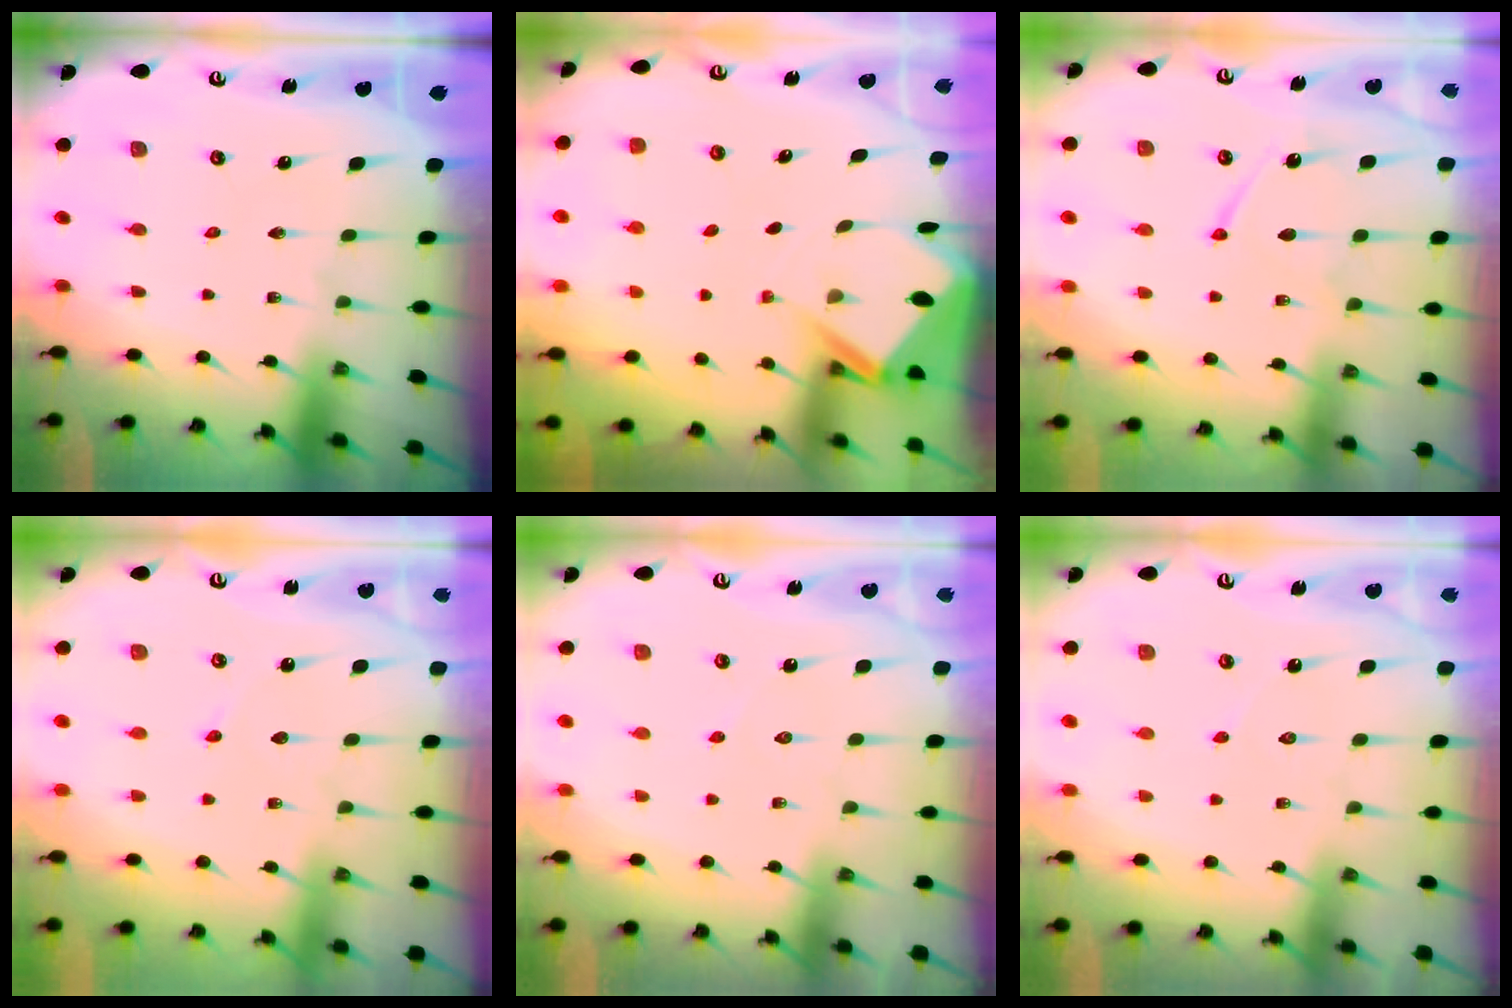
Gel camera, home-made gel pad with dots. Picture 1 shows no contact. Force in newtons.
{"total": 4.7, "press": 4.7, "slide": 0.3}
{"total": 9.1, "press": 9.1, "slide": 0.9}
{"total": 2.4, "press": 2.4, "slide": 0.4}
{"total": 3.7, "press": 3.7, "slide": 0.3}
{"total": 4.4, "press": 4.3, "slide": 0.4}